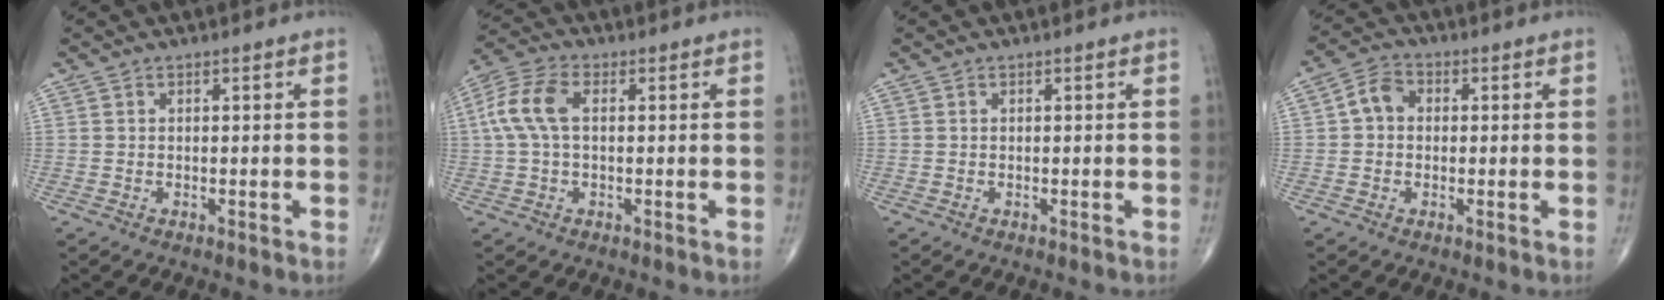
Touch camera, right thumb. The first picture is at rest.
{"total": 8.3, "force": [1.1, 4.6, 6.8], "torque": [-0.164, 0.025, 0.019]}
{"total": 0.0}
{"total": 4.9, "force": [0.2, 4.0, 2.9], "torque": [-0.042, 0.015, -0.005]}